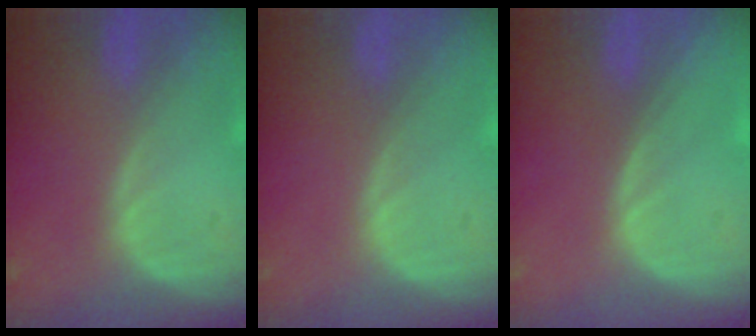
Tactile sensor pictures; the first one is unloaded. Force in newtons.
{"total": 0.0}
{"total": 0.0}